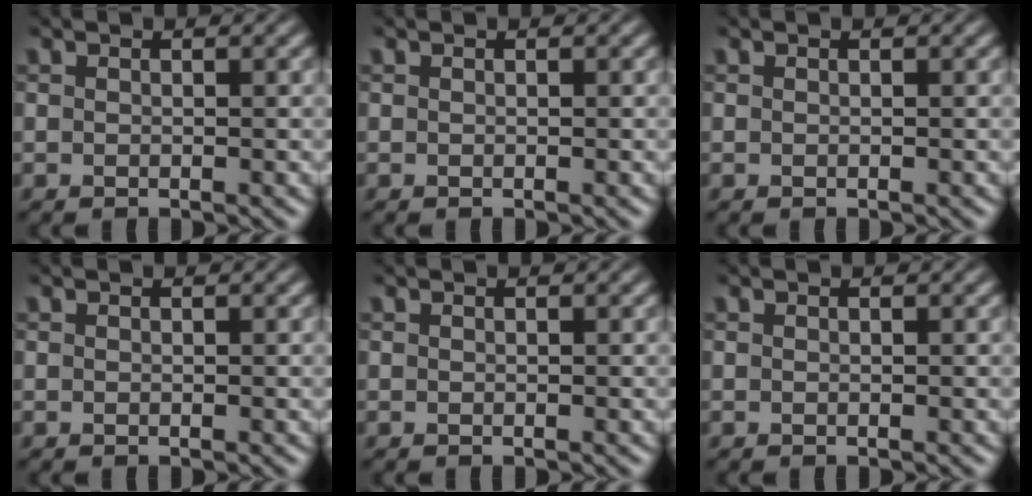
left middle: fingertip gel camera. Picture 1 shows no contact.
{"total": 0.0}
{"total": 0.0}
{"total": 0.0}
{"total": 0.0}
{"total": 0.0}